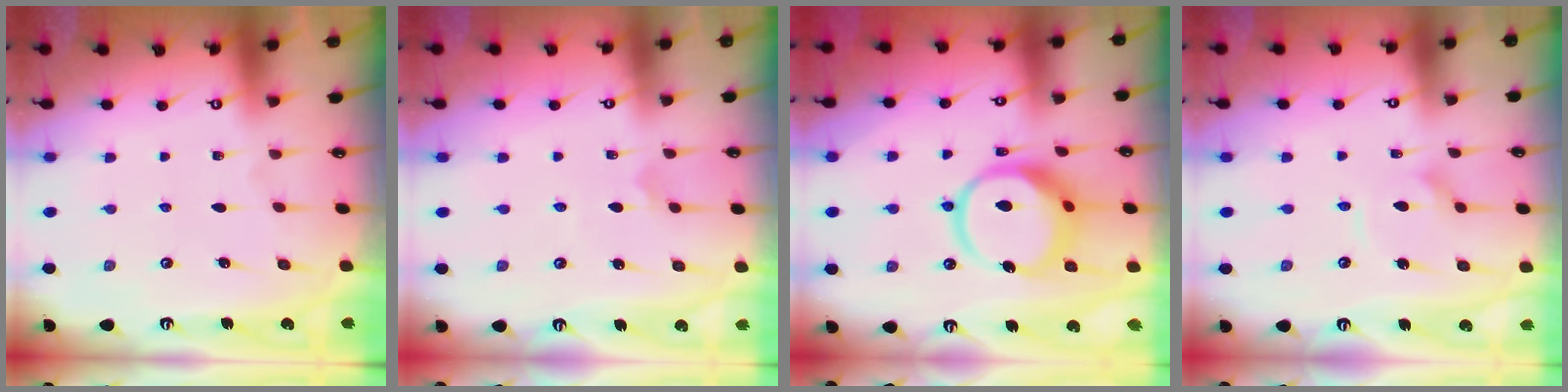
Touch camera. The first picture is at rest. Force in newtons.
{"total": 2.3, "press": 2.3, "slide": 0.2}
{"total": 13.9, "press": 13.9, "slide": 1.6}
{"total": 5.1, "press": 5.1, "slide": 0.4}